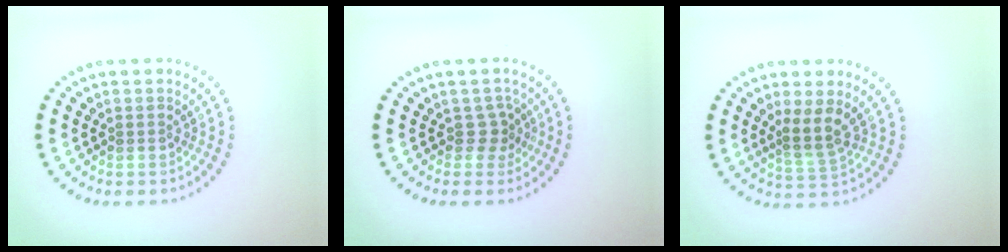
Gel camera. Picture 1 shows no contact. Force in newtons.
{"total": 1.8, "press": 1.1, "slide": 1.3}
{"total": 2.6, "press": 1.9, "slide": 1.8}